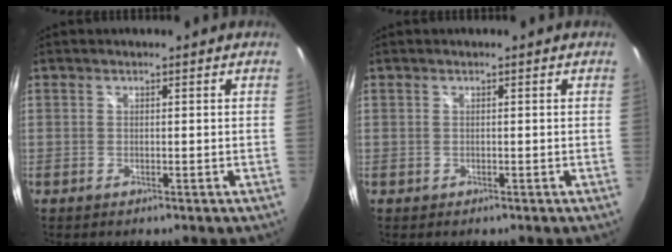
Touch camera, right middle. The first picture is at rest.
{"total": 0.0}